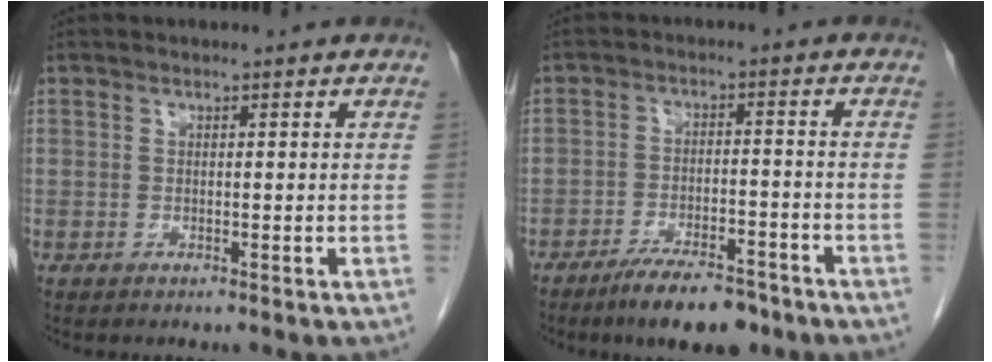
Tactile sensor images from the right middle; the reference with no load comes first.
{"total": 9.0, "force": [-7.0, 2.4, 5.1], "torque": [-0.078, -0.009, -0.116]}